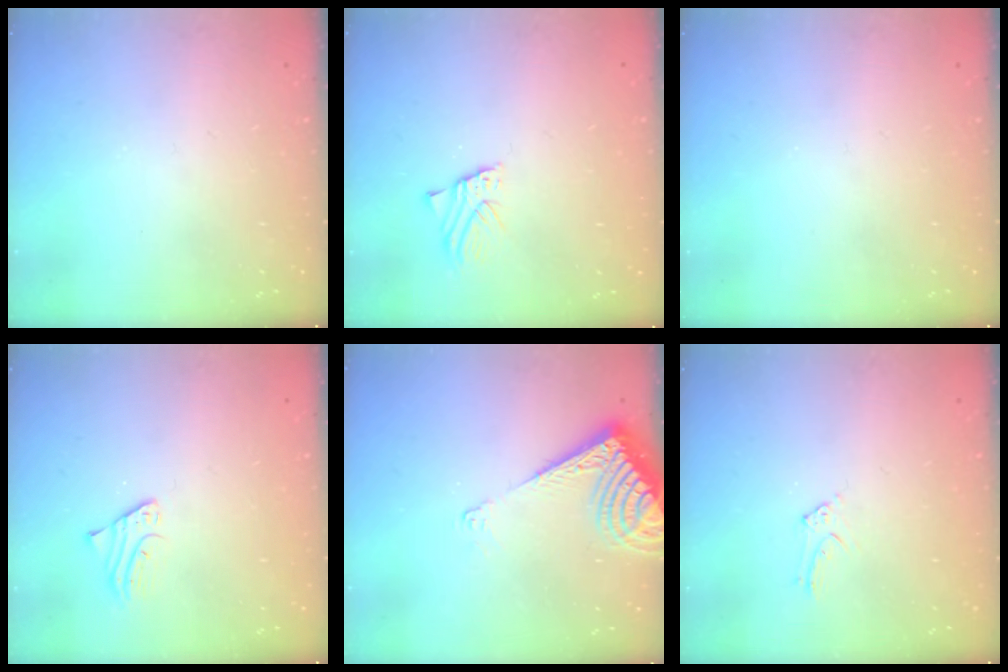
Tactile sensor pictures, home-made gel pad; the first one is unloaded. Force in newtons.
{"total": 1.8, "press": 1.8, "slide": 0.1}
{"total": 0.0}
{"total": 2.6, "press": 2.6, "slide": 0.2}
{"total": 8.8, "press": 8.7, "slide": 1.6}
{"total": 5.9, "press": 5.9, "slide": 0.6}